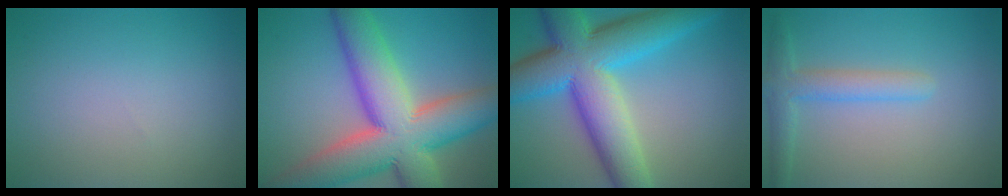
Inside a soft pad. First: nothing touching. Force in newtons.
{"total": 13.9, "press": 13.8, "slide": 1.1}
{"total": 12.7, "press": 12.7, "slide": 0.4}
{"total": 3.0, "press": 3.0, "slide": 0.2}